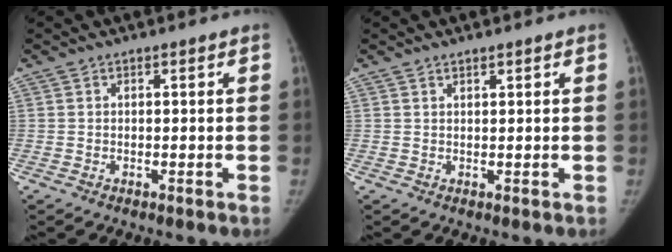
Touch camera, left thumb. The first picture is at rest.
{"total": 1.0, "force": [0.8, 0.2, 0.4], "torque": [-0.006, -0.005, 0.015]}